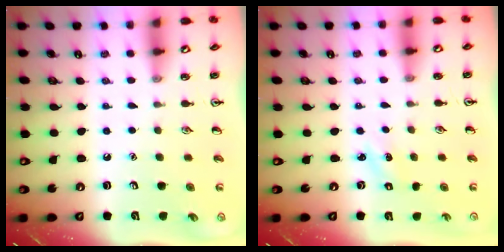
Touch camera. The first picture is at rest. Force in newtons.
{"total": 1.3, "press": 1.2, "slide": 0.4}